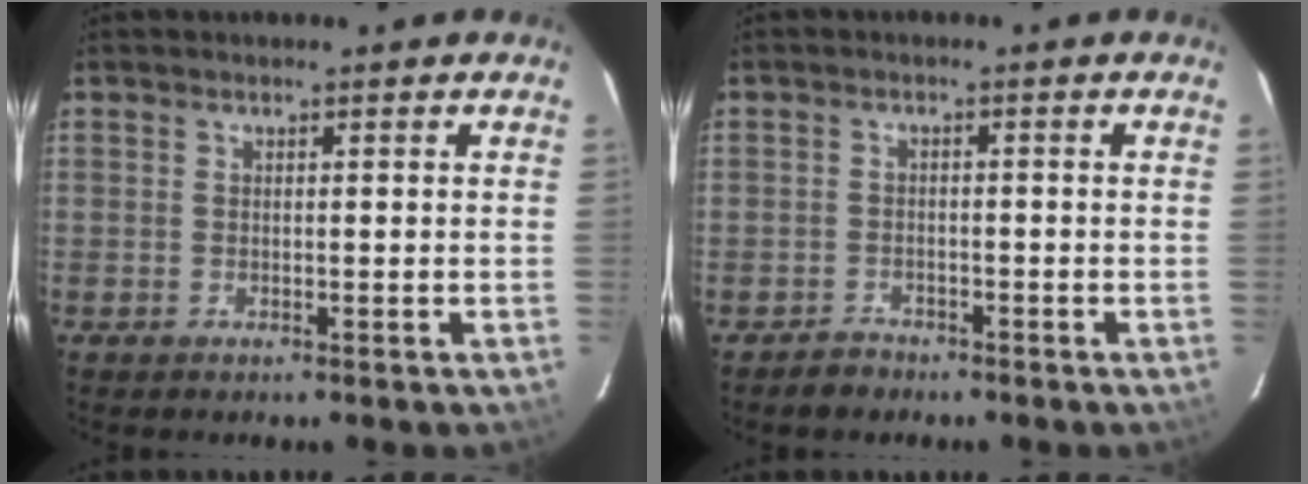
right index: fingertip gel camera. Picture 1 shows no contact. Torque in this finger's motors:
{"motor_torque": [-0.39, 0.11, -0.58, -0.20]}